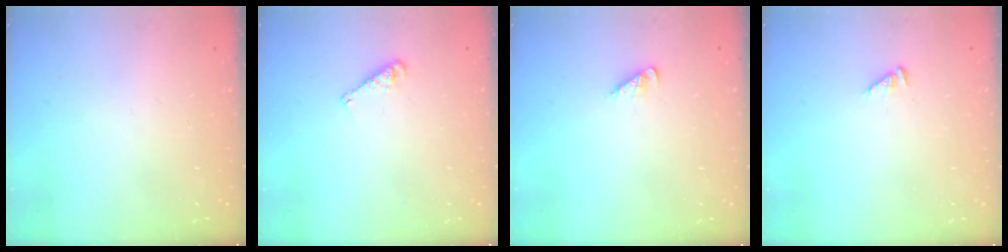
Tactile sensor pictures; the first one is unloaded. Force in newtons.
{"total": 4.3, "press": 4.3, "slide": 0.6}
{"total": 1.6, "press": 1.6, "slide": 0.3}
{"total": 2.5, "press": 2.5, "slide": 0.4}